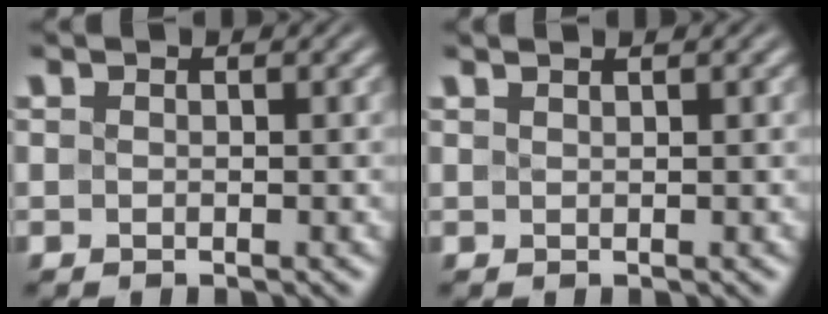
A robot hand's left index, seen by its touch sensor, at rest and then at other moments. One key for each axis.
{"total": 1.1, "fx": 0.8, "fy": 0.3, "fz": 0.7, "tx": -0.004, "ty": -0.003, "tz": 0.004}